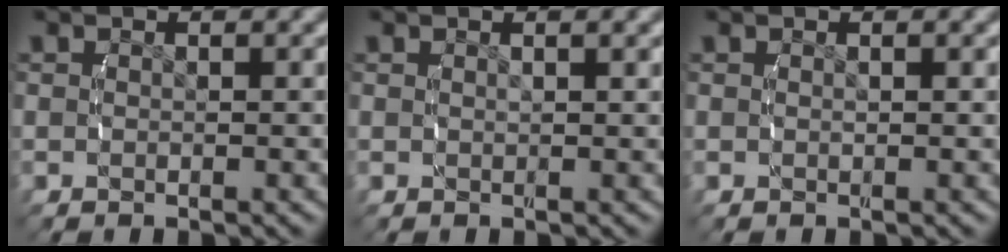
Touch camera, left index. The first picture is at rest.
{"total": 0.9, "force": [0.5, -0.5, 0.6], "torque": [-0.007, 0.002, 0.013]}
{"total": 0.0}